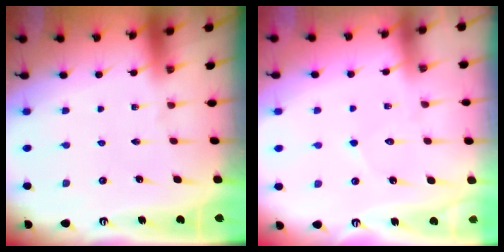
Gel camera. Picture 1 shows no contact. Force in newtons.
{"total": 5.0, "press": 5.0, "slide": 0.5}